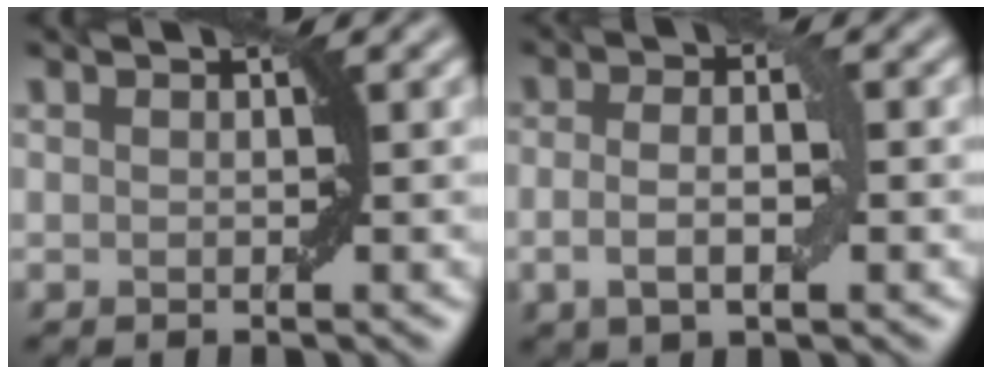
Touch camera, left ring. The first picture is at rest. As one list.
[{"total": 3.6, "force": [-0.6, 1.4, 3.2], "torque": [-0.061, -0.001, -0.013]}]